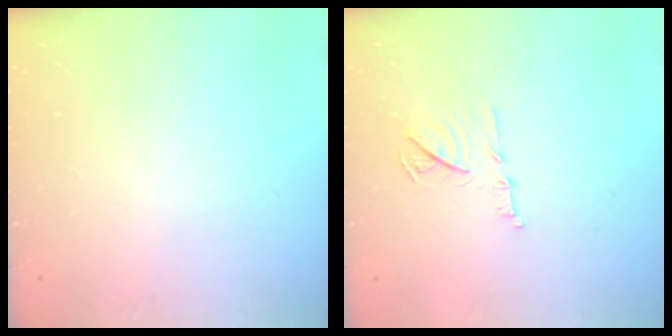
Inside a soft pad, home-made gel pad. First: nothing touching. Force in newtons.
{"total": 11.8, "press": 11.8, "slide": 0.7}